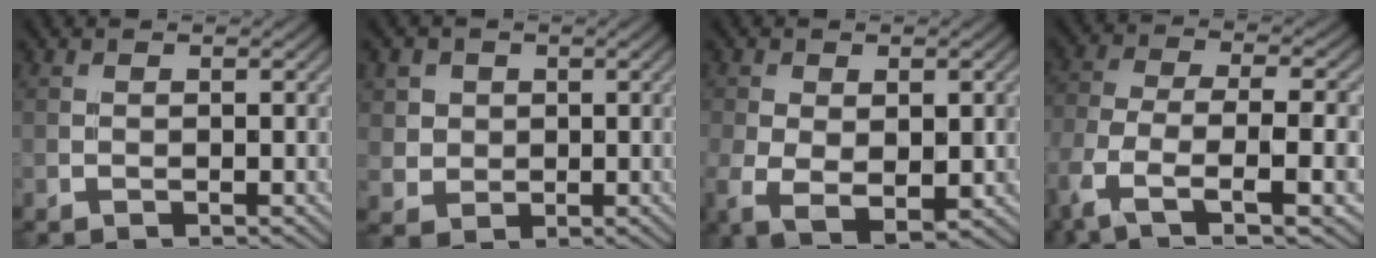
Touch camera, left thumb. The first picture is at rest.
{"total": 4.4, "force": [1.4, 3.9, 1.2], "torque": [-0.061, -0.009, 0.033]}
{"total": 7.4, "force": [-1.4, 4.3, 5.8], "torque": [-0.130, -0.031, -0.014]}
{"total": 10.4, "force": [-4.9, 3.5, 8.5], "torque": [-0.181, -0.016, -0.096]}